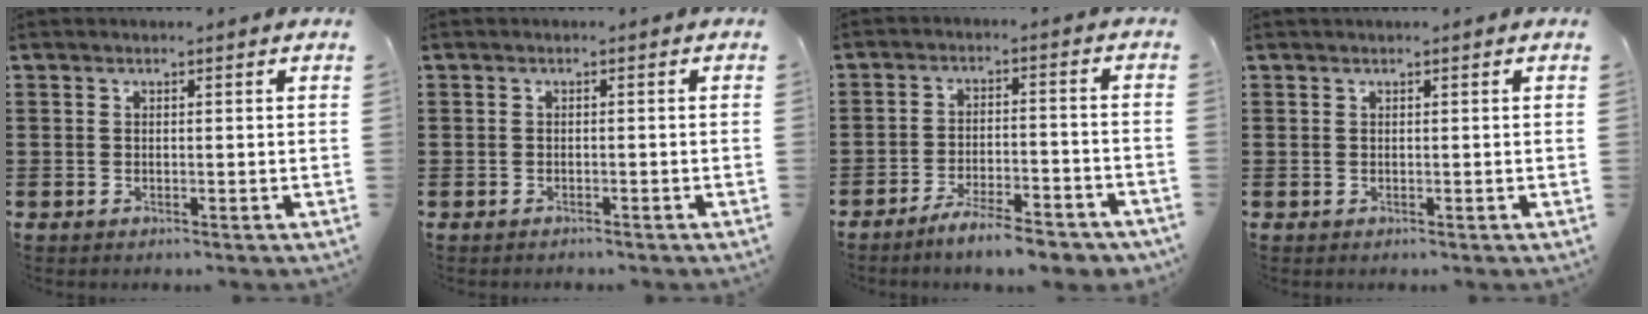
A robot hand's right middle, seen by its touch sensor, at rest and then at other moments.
{"total": 0.8, "force": [-0.7, 0.3, -0.1], "torque": [0.000, 0.001, -0.017]}
{"total": 6.3, "force": [-5.7, 0.3, 2.8], "torque": [-0.048, -0.005, -0.104]}
{"total": 0.0}